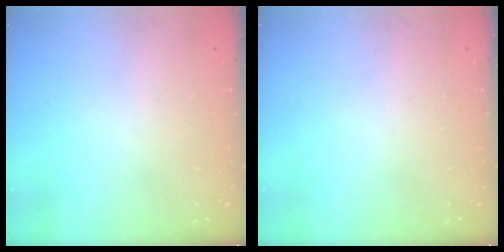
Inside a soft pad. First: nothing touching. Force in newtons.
{"total": 0.0}